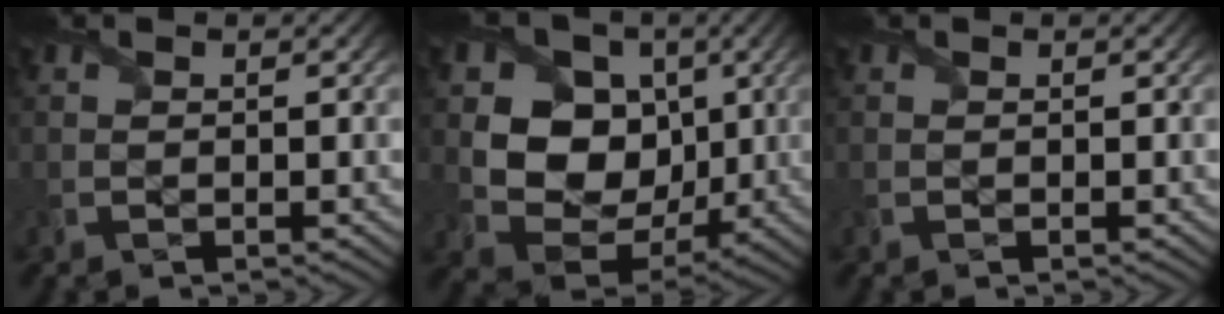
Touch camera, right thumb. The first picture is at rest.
{"total": 11.5, "force": [2.2, 9.5, 6.2], "torque": [-0.139, -0.005, 0.031]}
{"total": 0.0}